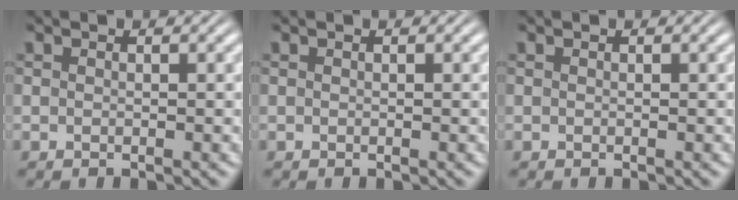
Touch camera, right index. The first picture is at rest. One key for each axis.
{"total": 0.0}
{"total": 0.0}